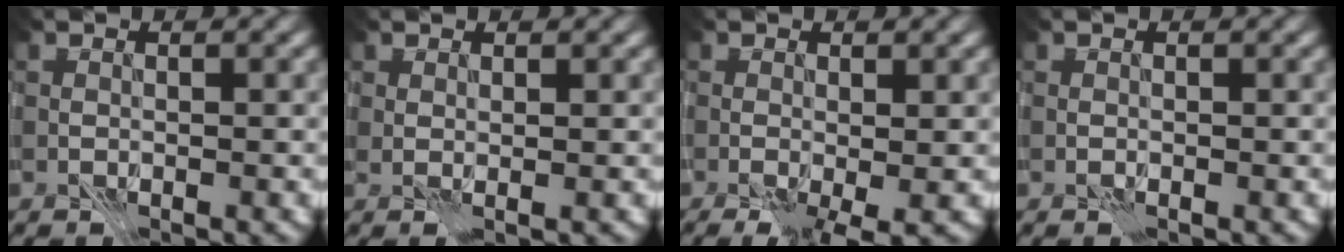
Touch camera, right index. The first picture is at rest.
{"total": 1.2, "force": [0.9, 0.3, 0.9], "torque": [-0.014, -0.002, 0.016]}
{"total": 3.6, "force": [-1.1, 1.1, 3.2], "torque": [-0.051, -0.006, -0.011]}
{"total": 0.0}